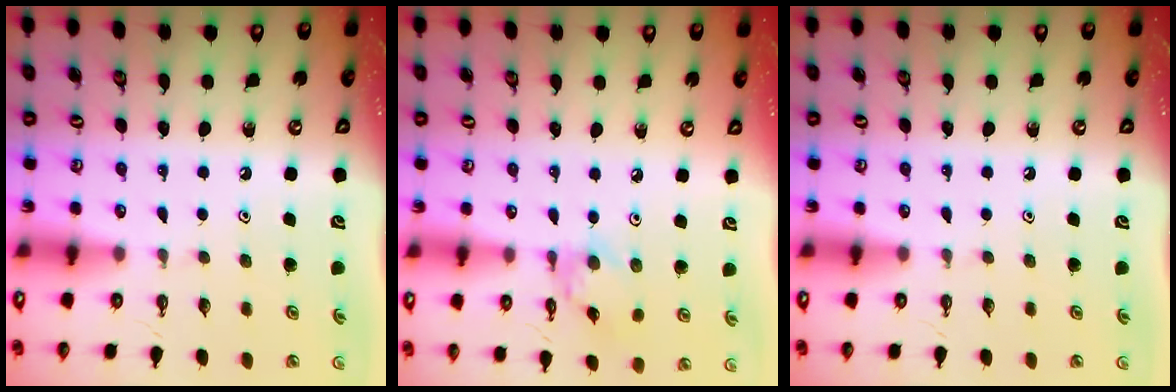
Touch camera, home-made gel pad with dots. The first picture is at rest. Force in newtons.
{"total": 3.4, "press": 3.4, "slide": 0.2}
{"total": 0.0}